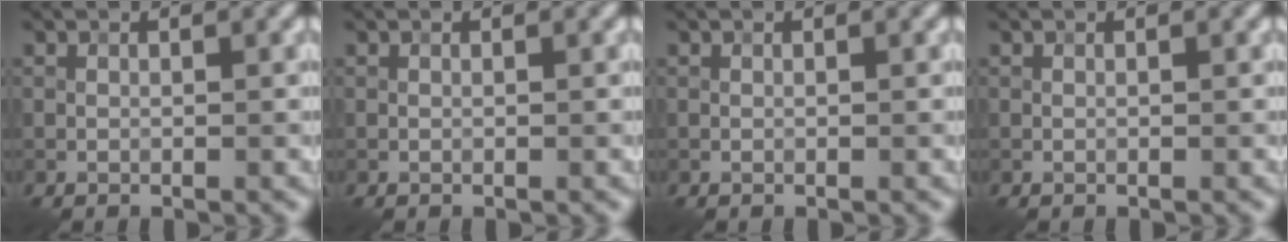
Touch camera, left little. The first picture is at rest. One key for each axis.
{"total": 0.0}
{"total": 0.0}
{"total": 0.0}